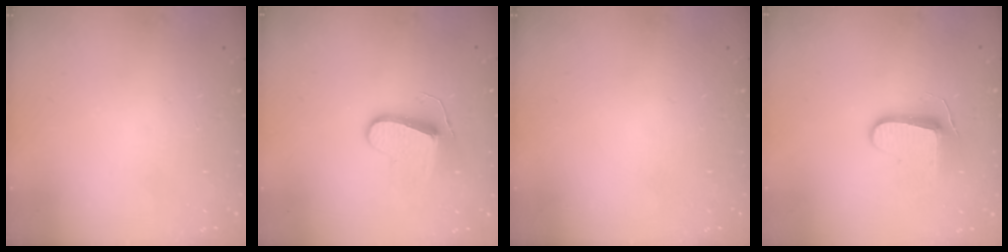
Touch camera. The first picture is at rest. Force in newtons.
{"total": 10.9, "press": 10.9, "slide": 0.7}
{"total": 0.0}
{"total": 8.7, "press": 8.7, "slide": 0.6}